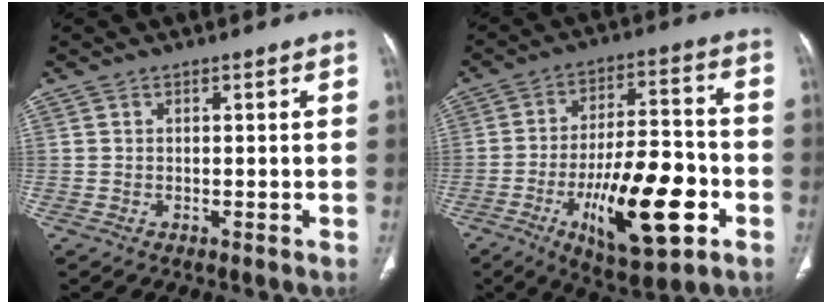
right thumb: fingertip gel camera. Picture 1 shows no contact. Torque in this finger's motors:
{"motor_torque": [0.28, 0.55, 1.61, -1.16, 0.10]}